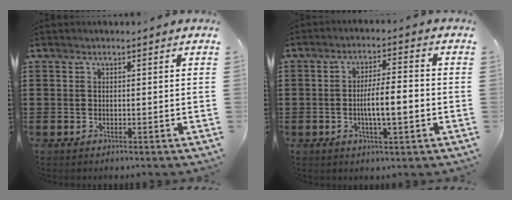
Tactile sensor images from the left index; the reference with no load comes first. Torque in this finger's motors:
{"motor_torque": [1.76, 0.38, 0.66, 0.11]}